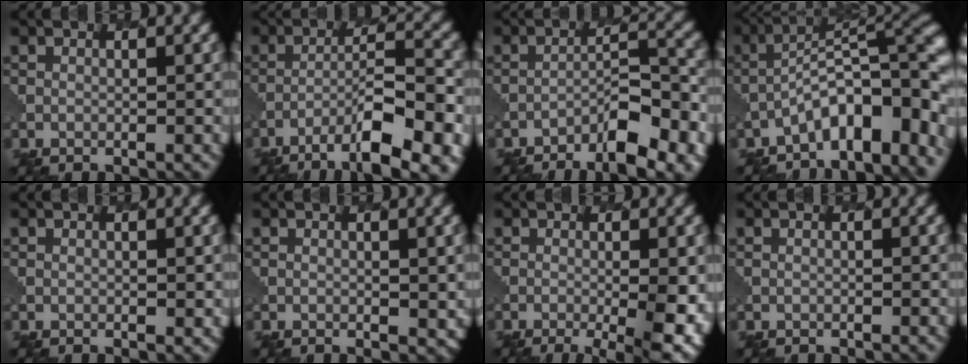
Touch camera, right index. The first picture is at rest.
{"total": 9.8, "force": [-5.7, 2.1, 7.6], "torque": [-0.119, 0.012, -0.088]}
{"total": 7.2, "force": [-4.7, 2.1, 5.0], "torque": [-0.075, 0.011, -0.073]}
{"total": 10.0, "force": [-4.5, 3.7, 8.1], "torque": [-0.114, 0.015, -0.076]}
{"total": 0.8, "force": [0.2, 0.3, 0.7], "torque": [-0.010, -0.002, 0.005]}
{"total": 2.0, "force": [0.1, 1.2, 1.6], "torque": [-0.018, -0.006, 0.007]}
{"total": 7.3, "force": [-2.1, 2.2, 6.7], "torque": [-0.090, -0.010, -0.023]}
{"total": 0.0}